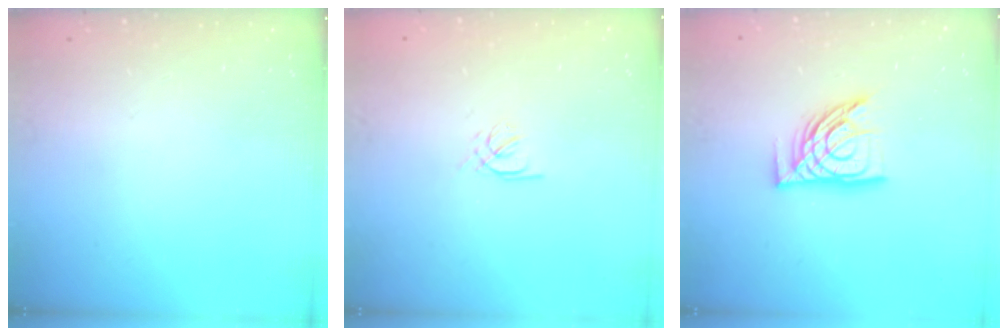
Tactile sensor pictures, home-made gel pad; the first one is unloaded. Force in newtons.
{"total": 2.1, "press": 2.0, "slide": 0.5}
{"total": 12.1, "press": 12.0, "slide": 1.4}